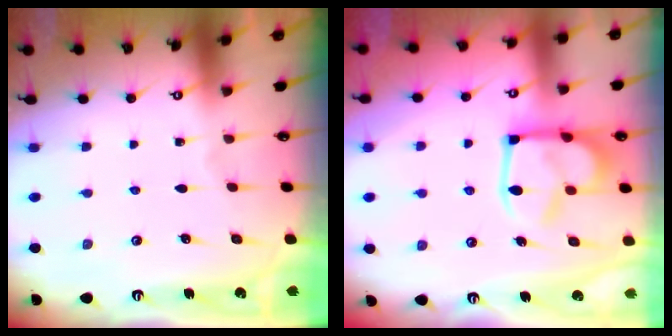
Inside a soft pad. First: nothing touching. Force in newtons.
{"total": 9.4, "press": 9.3, "slide": 1.3}